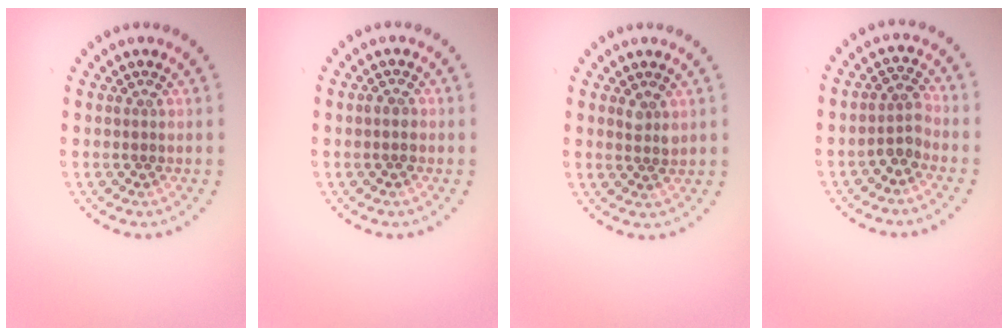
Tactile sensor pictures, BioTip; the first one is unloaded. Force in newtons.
{"total": 1.1, "press": 1.1, "slide": 0.3}
{"total": 1.1, "press": 1.1, "slide": 0.4}
{"total": 1.9, "press": 1.5, "slide": 1.0}